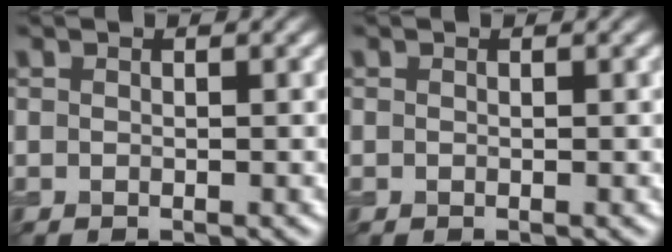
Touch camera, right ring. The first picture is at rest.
{"total": 0.0}